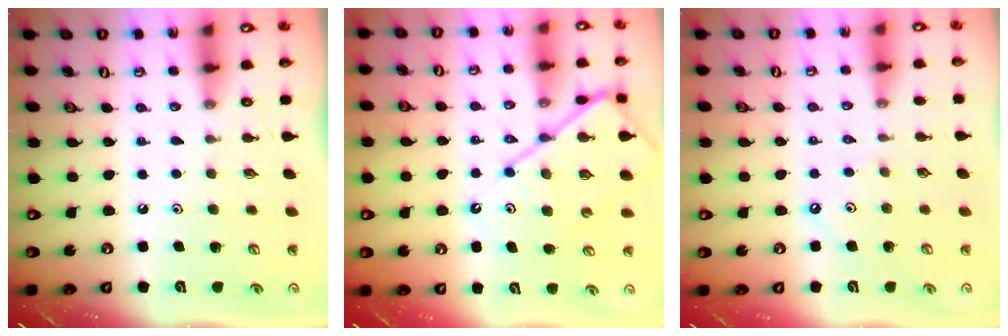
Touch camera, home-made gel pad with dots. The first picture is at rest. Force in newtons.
{"total": 13.3, "press": 13.3, "slide": 1.3}
{"total": 1.0, "press": 0.9, "slide": 0.3}